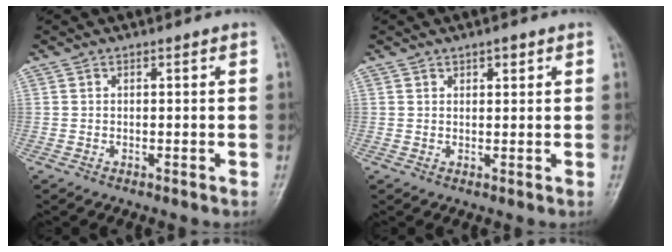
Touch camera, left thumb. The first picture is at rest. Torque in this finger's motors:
{"motor_torque": [-0.12, 0.17, -0.14, -0.07, -0.01]}